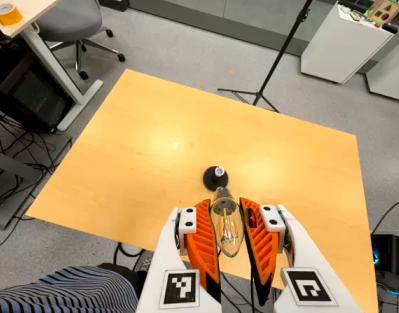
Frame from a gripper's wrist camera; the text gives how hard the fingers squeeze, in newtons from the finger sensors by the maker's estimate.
{"total": 21.8, "left": 24.7, "right": 18.9}